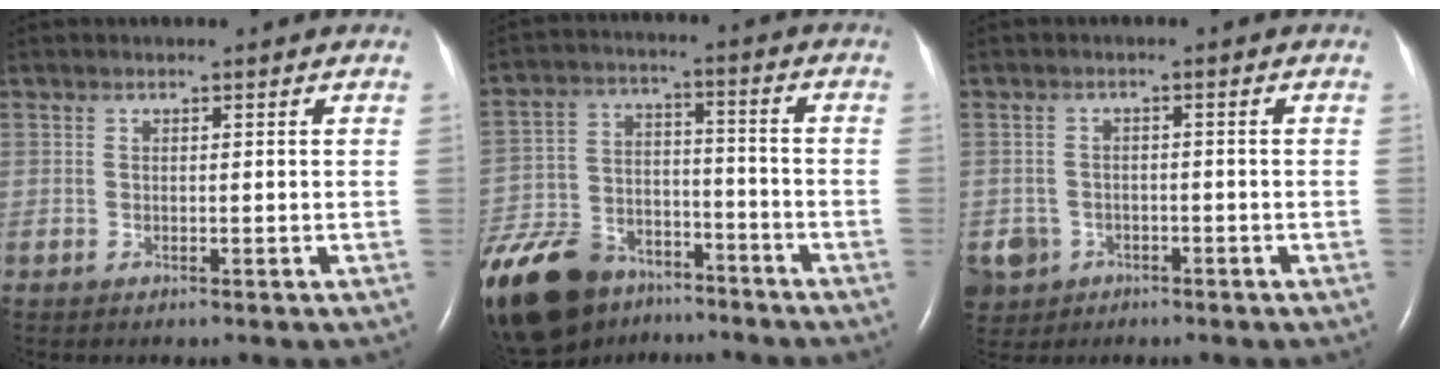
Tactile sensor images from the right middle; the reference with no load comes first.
{"total": 23.4, "force": [-16.6, 12.3, 11.0], "torque": [-0.307, -0.018, -0.282]}
{"total": 5.7, "force": [-2.8, 4.9, 0.6], "torque": [-0.023, 0.004, -0.042]}